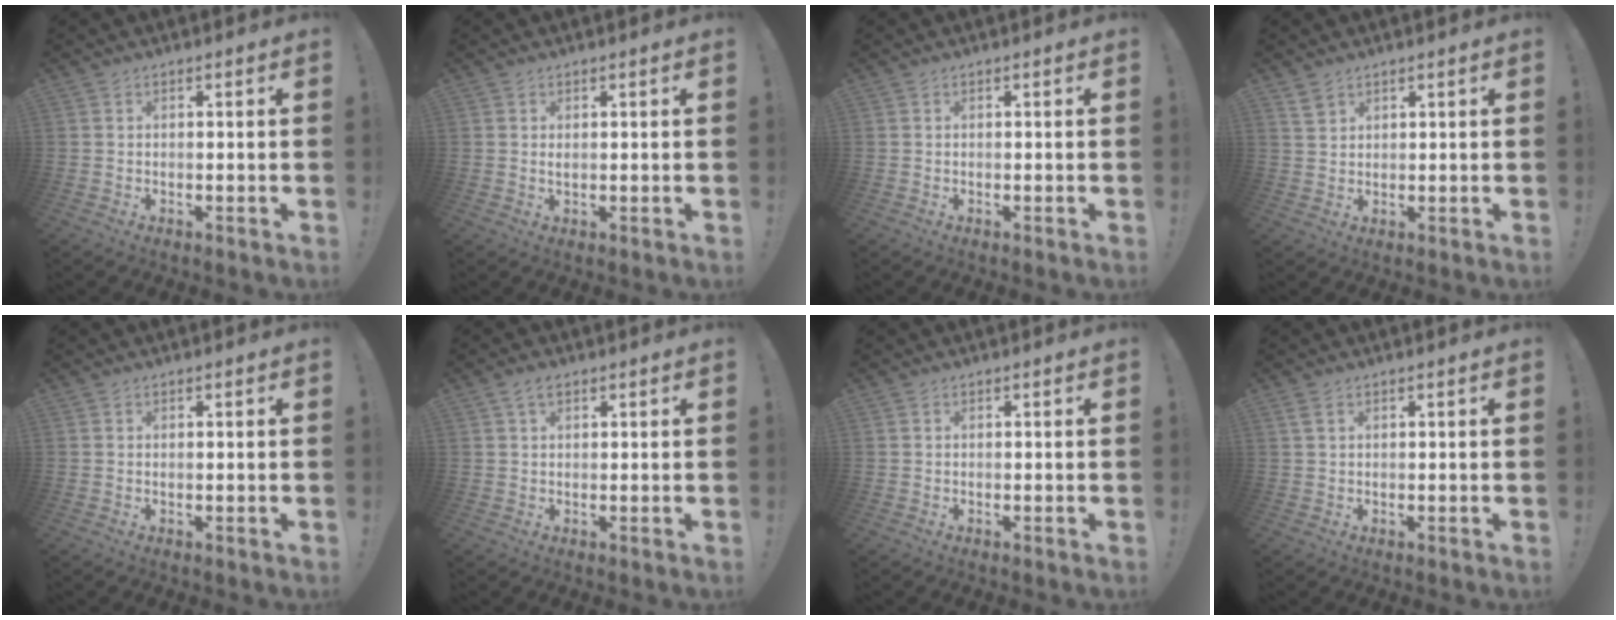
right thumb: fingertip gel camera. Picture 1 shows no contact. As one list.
[{"total": 0.7, "force": [0.2, 0.3, 0.6], "torque": [-0.012, 0.002, 0.003]}, {"total": 0.0}, {"total": 3.1, "force": [2.4, 1.9, 0.8], "torque": [0.003, -0.019, 0.042]}, {"total": 0.0}, {"total": 2.9, "force": [1.6, 1.6, 1.9], "torque": [-0.036, 0.003, 0.029]}, {"total": 0.0}, {"total": 1.9, "force": [1.0, 0.9, 1.3], "torque": [-0.019, -0.001, 0.017]}]